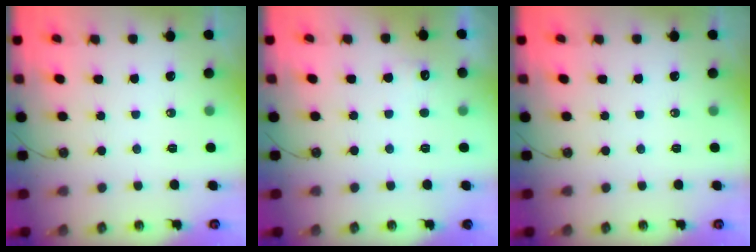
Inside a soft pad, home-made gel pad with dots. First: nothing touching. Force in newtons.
{"total": 3.9, "press": 3.7, "slide": 1.2}
{"total": 0.0}